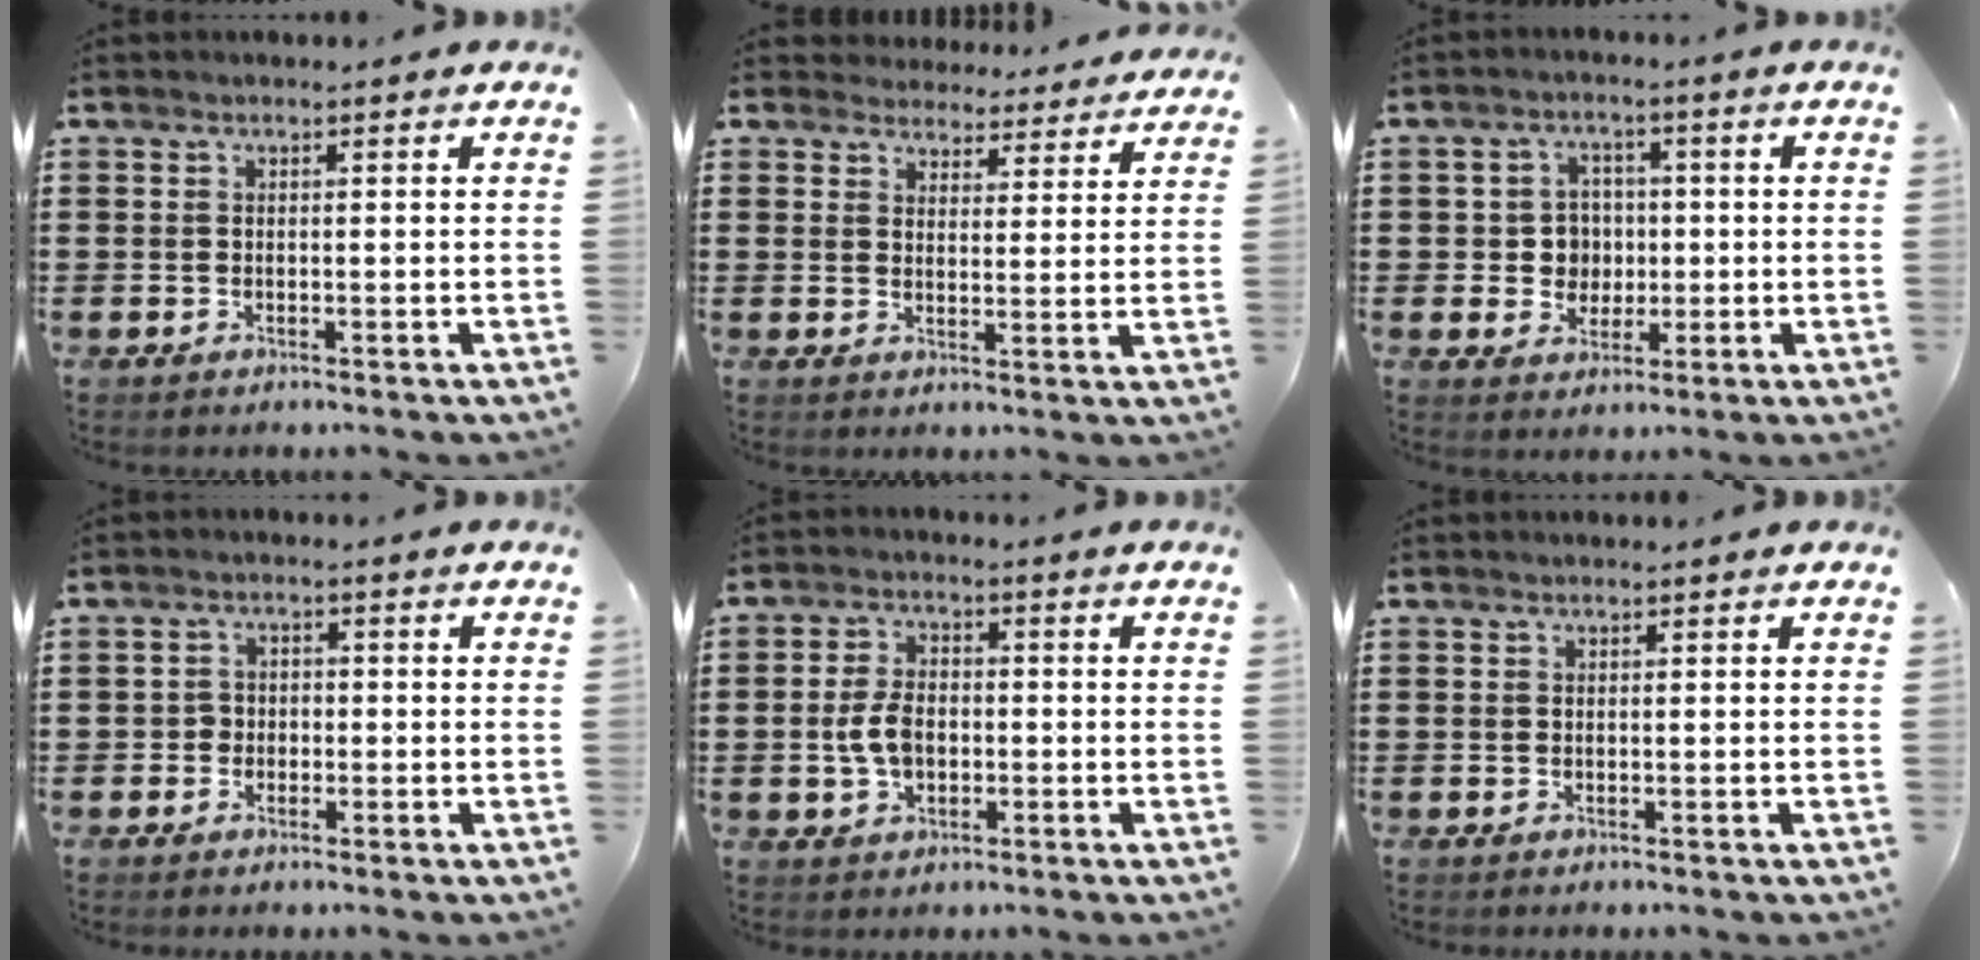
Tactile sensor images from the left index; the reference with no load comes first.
{"total": 4.1, "force": [4.1, 0.6, -0.1], "torque": [-0.019, -0.021, 0.073]}
{"total": 5.2, "force": [0.0, 4.9, 1.7], "torque": [-0.045, 0.012, -0.004]}
{"total": 1.9, "force": [-0.8, 1.7, 0.4], "torque": [-0.014, 0.004, -0.019]}
{"total": 5.4, "force": [-0.7, 3.3, 4.1], "torque": [-0.107, -0.002, -0.022]}
{"total": 0.0}